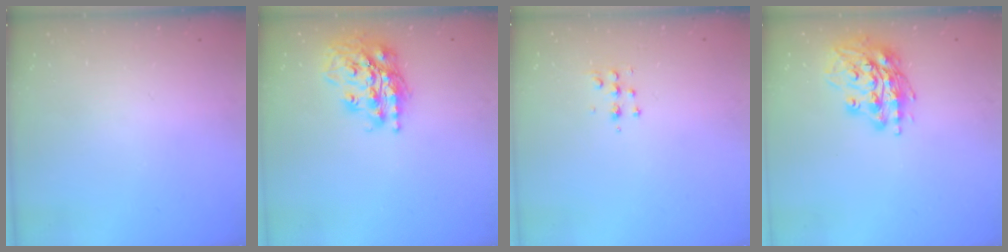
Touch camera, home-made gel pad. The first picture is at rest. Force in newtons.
{"total": 19.9, "press": 19.8, "slide": 2.4}
{"total": 5.4, "press": 5.3, "slide": 0.7}
{"total": 16.0, "press": 16.0, "slide": 1.4}